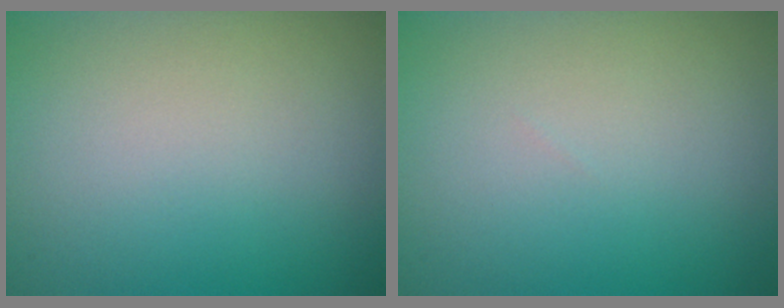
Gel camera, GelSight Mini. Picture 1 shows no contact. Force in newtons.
{"total": 0.0}